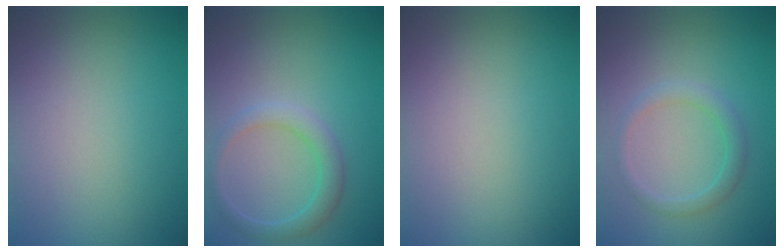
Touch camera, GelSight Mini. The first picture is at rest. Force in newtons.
{"total": 2.5, "press": 2.5, "slide": 0.0}
{"total": 0.0}
{"total": 1.8, "press": 1.8, "slide": 0.1}